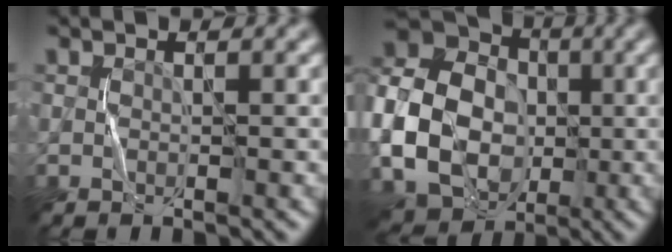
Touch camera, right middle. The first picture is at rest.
{"total": 13.4, "force": [-2.0, 10.8, 7.7], "torque": [-0.160, -0.008, -0.045]}